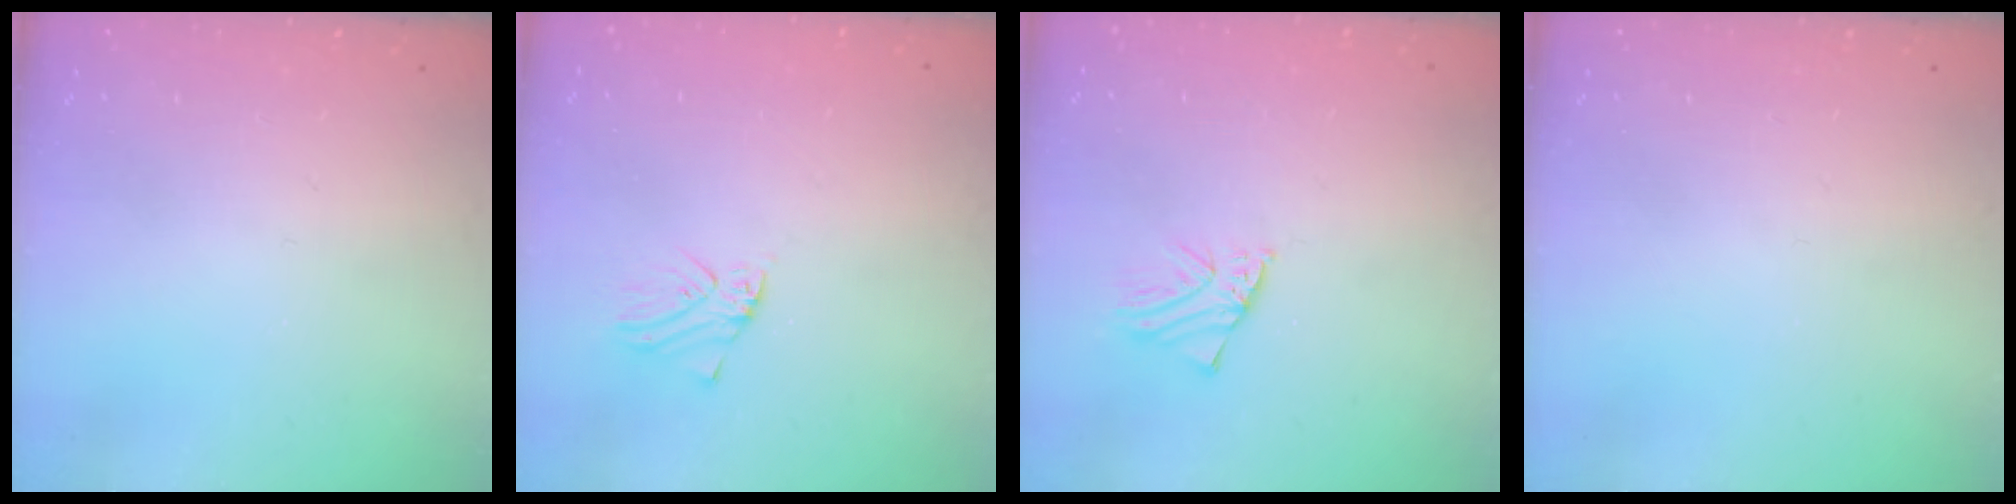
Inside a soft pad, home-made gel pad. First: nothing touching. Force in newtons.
{"total": 0.8, "press": 0.8, "slide": 0.2}
{"total": 1.2, "press": 1.2, "slide": 0.0}
{"total": 0.0}